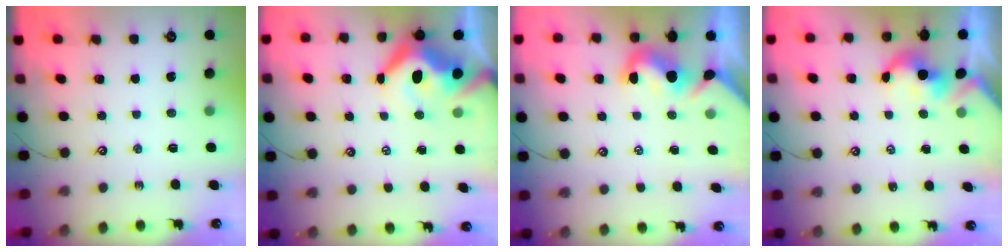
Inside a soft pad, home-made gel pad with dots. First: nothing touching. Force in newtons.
{"total": 11.7, "press": 11.5, "slide": 2.1}
{"total": 1.7, "press": 1.6, "slide": 0.5}
{"total": 1.9, "press": 1.9, "slide": 0.2}